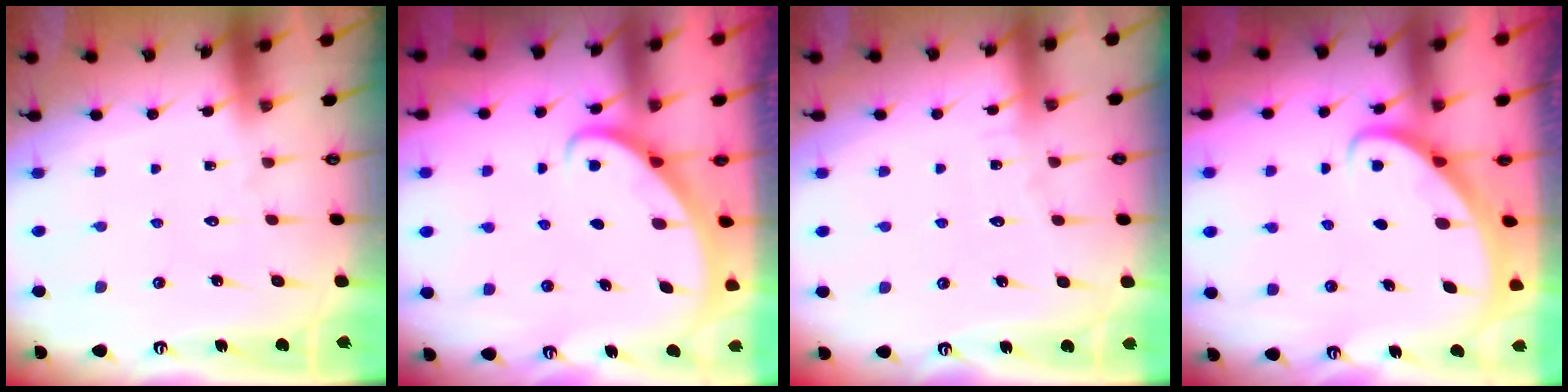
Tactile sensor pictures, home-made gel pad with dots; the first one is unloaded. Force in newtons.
{"total": 2.8, "press": 2.8, "slide": 0.2}
{"total": 2.6, "press": 2.6, "slide": 0.3}
{"total": 2.8, "press": 2.8, "slide": 0.3}